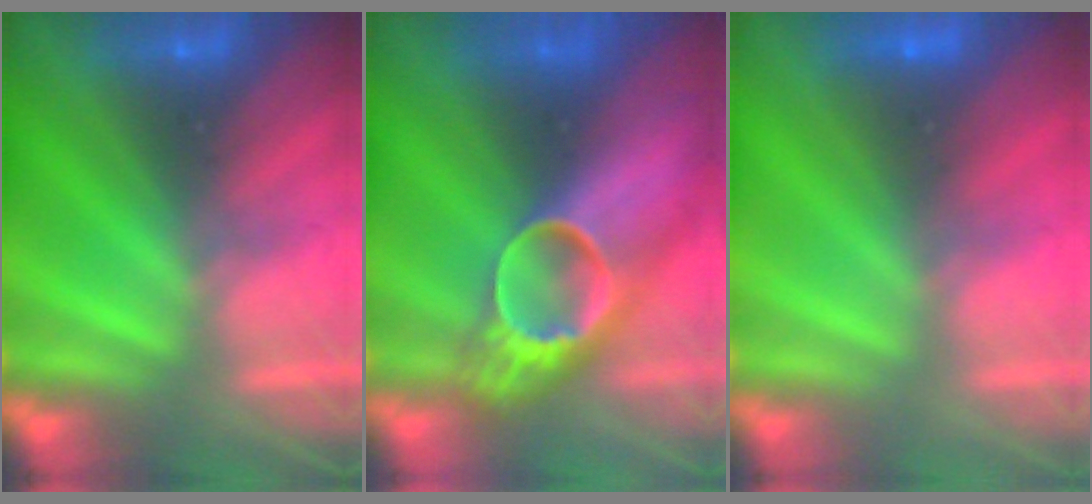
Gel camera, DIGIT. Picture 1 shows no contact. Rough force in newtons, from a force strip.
{"total": 8.3}
{"total": 1.9}